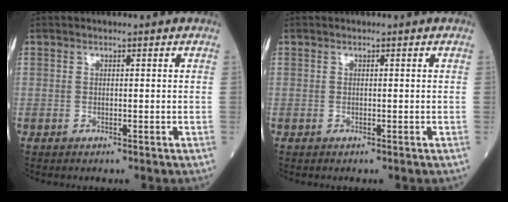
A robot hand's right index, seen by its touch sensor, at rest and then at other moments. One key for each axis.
{"total": 0.0}